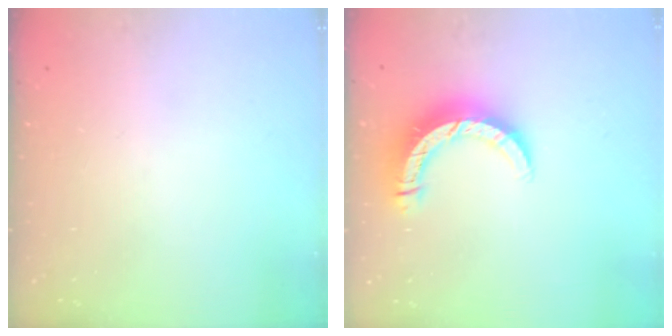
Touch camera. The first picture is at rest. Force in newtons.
{"total": 10.6, "press": 10.5, "slide": 1.2}